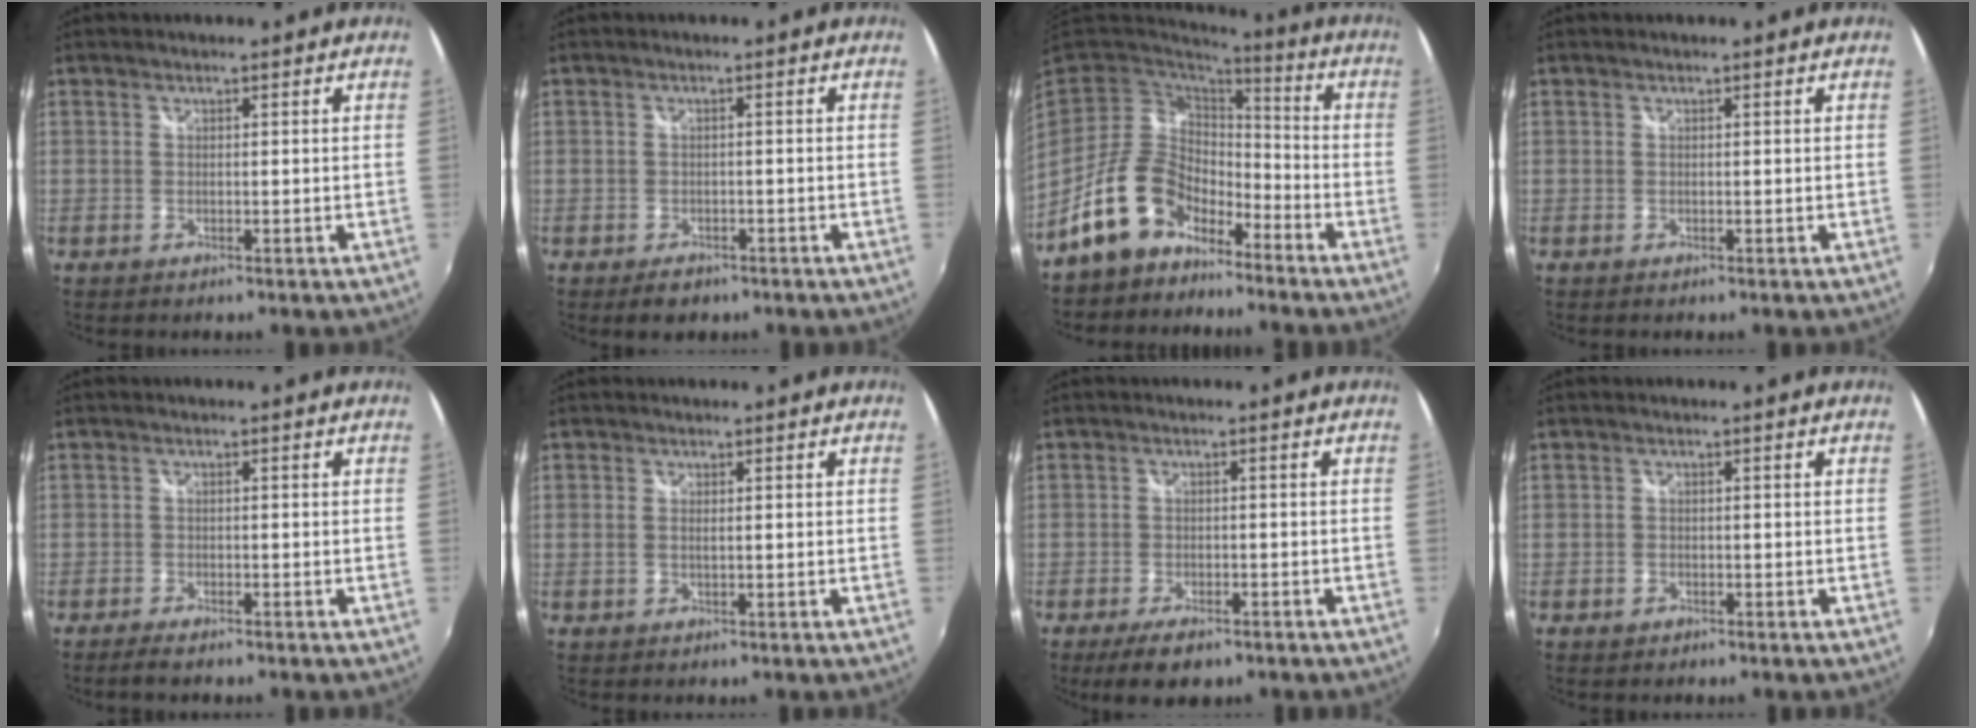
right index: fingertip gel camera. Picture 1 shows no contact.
{"total": 3.3, "force": [-2.2, 2.1, 1.3], "torque": [-0.028, -0.004, -0.031]}
{"total": 12.6, "force": [-8.4, 7.3, 6.0], "torque": [-0.125, 0.020, -0.143]}
{"total": 0.0}
{"total": 2.8, "force": [-2.3, 0.6, 1.4], "torque": [-0.037, -0.009, -0.042]}
{"total": 1.0, "force": [0.2, 0.2, 0.9], "torque": [-0.020, -0.001, 0.001]}
{"total": 6.2, "force": [-4.3, 2.4, 3.7], "torque": [-0.085, -0.015, -0.069]}
{"total": 1.2, "force": [-0.7, 0.9, 0.4], "torque": [-0.007, -0.001, -0.009]}